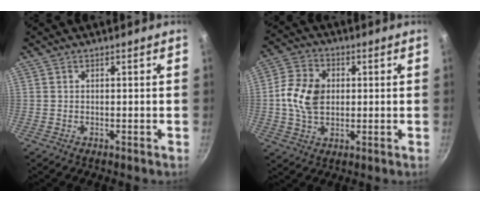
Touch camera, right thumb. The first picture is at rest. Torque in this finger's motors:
{"motor_torque": [0.07, 0.08, 0.03, -0.03, 0.15]}